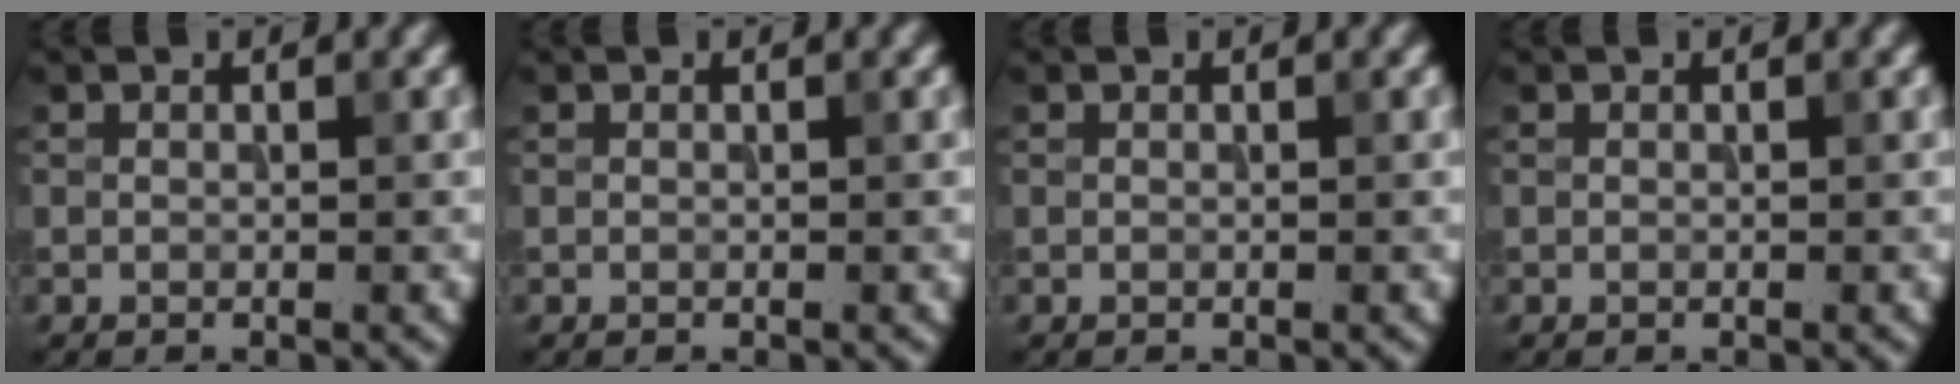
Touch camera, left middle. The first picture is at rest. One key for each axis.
{"total": 0.0}
{"total": 0.0}
{"total": 0.0}